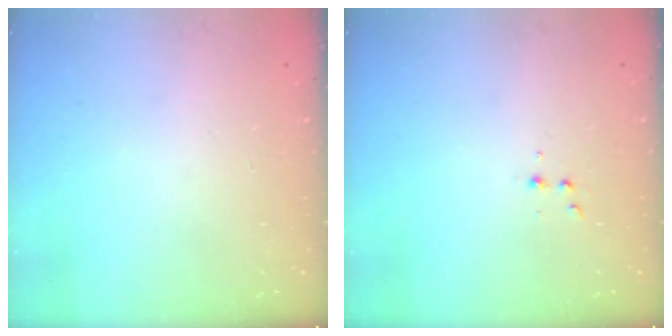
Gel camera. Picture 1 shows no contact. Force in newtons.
{"total": 2.9, "press": 2.7, "slide": 1.1}